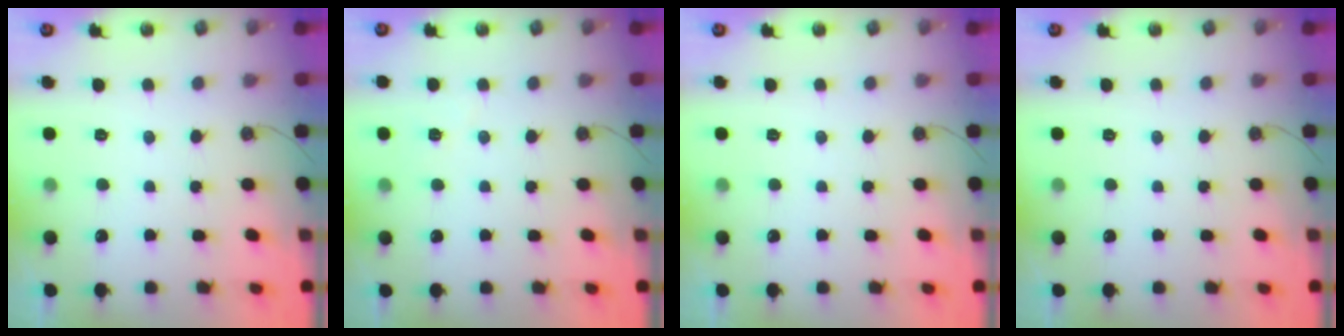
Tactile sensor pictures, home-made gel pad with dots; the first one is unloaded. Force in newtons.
{"total": 2.9, "press": 2.8, "slide": 0.7}
{"total": 0.0}
{"total": 0.0}